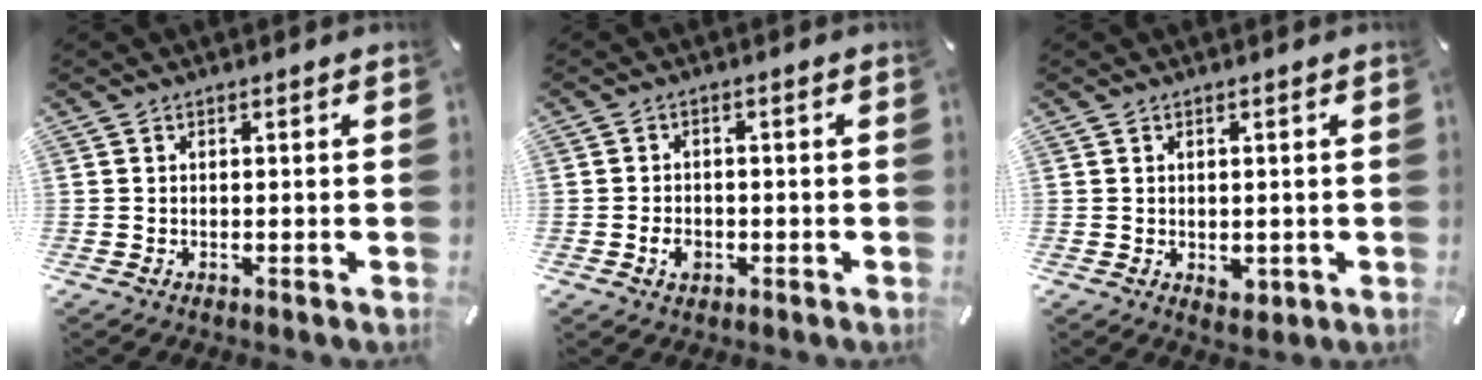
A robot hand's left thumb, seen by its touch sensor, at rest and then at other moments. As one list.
[{"total": 3.1, "force": [-1.3, 2.4, 1.5], "torque": [-0.034, 0.003, -0.024]}, {"total": 2.1, "force": [-0.5, 1.7, 1.2], "torque": [-0.019, 0.002, -0.005]}]